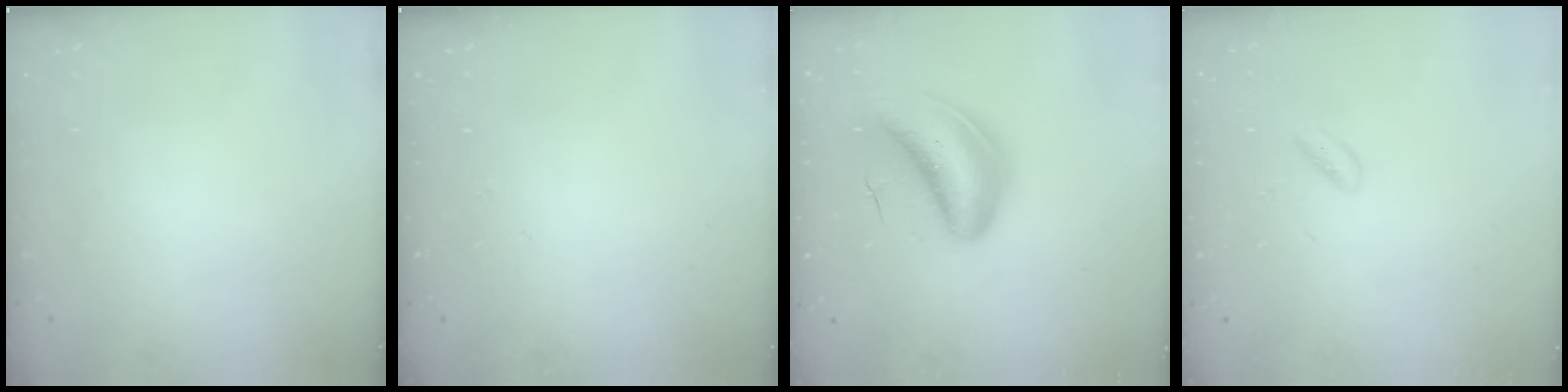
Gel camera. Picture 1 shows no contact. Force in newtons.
{"total": 0.0}
{"total": 8.9, "press": 8.5, "slide": 2.4}
{"total": 1.3, "press": 1.1, "slide": 0.7}